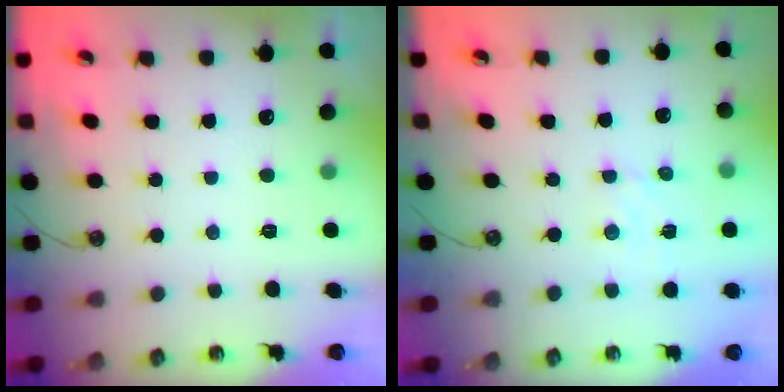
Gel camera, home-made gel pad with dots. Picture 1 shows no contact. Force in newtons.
{"total": 2.3, "press": 2.3, "slide": 0.4}